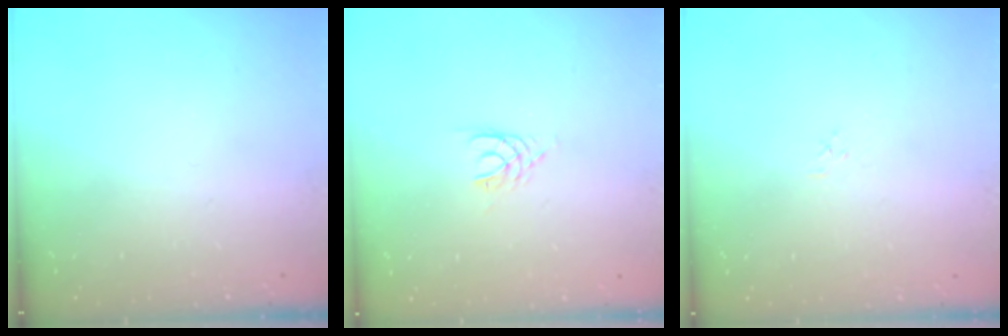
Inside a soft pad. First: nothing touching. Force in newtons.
{"total": 3.0, "press": 2.9, "slide": 0.4}
{"total": 2.9, "press": 2.9, "slide": 0.3}